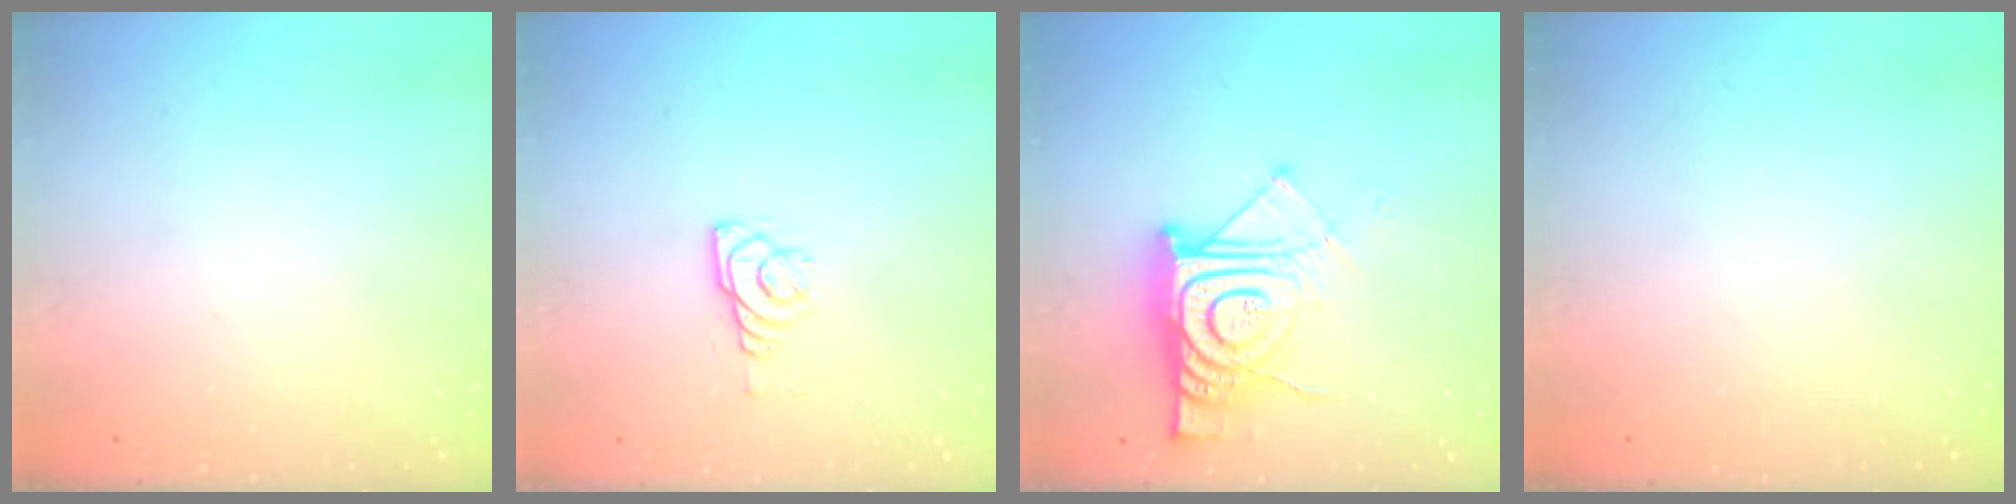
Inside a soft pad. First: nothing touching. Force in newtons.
{"total": 6.0, "press": 6.0, "slide": 0.5}
{"total": 15.5, "press": 15.4, "slide": 1.2}
{"total": 0.0}